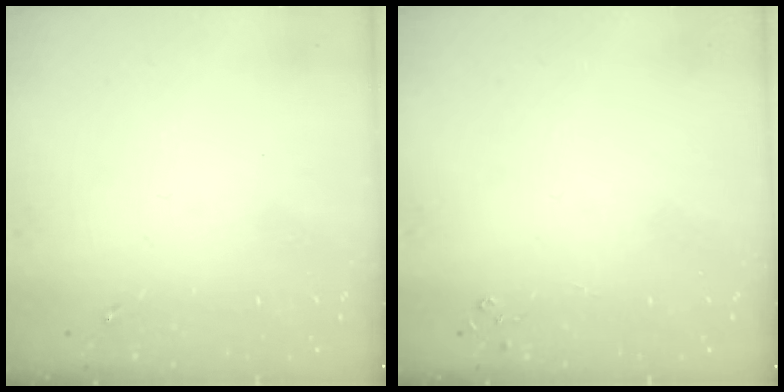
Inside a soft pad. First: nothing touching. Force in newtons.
{"total": 2.7, "press": 2.7, "slide": 0.3}